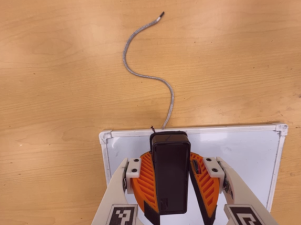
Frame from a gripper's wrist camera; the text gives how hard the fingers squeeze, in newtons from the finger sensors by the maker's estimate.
{"total": 8.2, "left": 8.7, "right": 7.8}